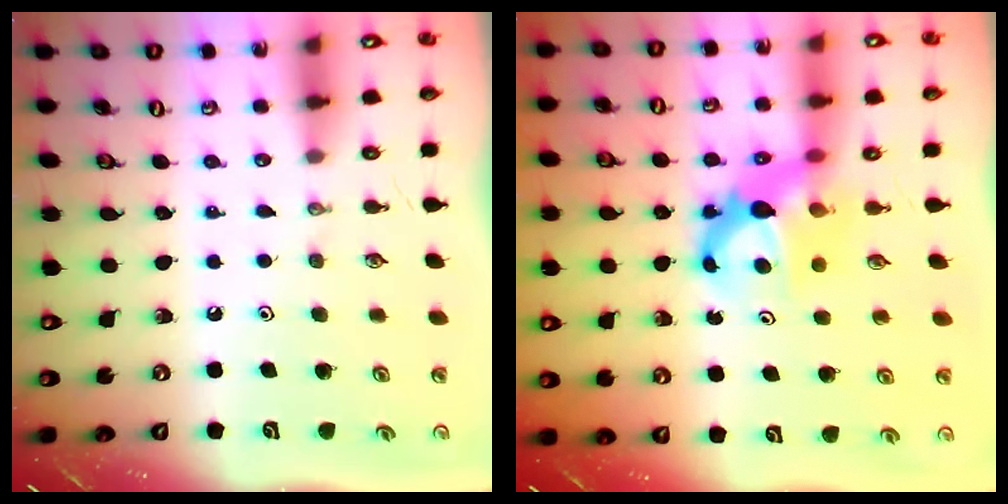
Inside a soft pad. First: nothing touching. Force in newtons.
{"total": 7.1, "press": 7.1, "slide": 0.5}